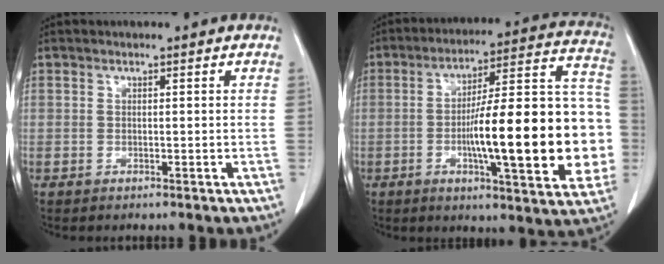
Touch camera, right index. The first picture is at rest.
{"total": 23.4, "force": [-3.6, 4.2, 22.7], "torque": [-0.260, 0.032, -0.047]}